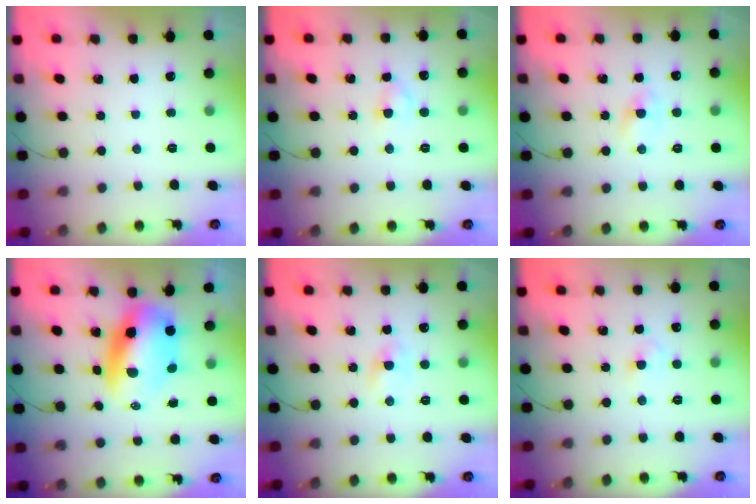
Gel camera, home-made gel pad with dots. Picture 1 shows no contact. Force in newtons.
{"total": 2.6, "press": 2.5, "slide": 0.9}
{"total": 1.8, "press": 1.6, "slide": 0.8}
{"total": 11.5, "press": 11.0, "slide": 3.4}
{"total": 1.8, "press": 1.6, "slide": 0.8}
{"total": 2.5, "press": 2.3, "slide": 1.0}